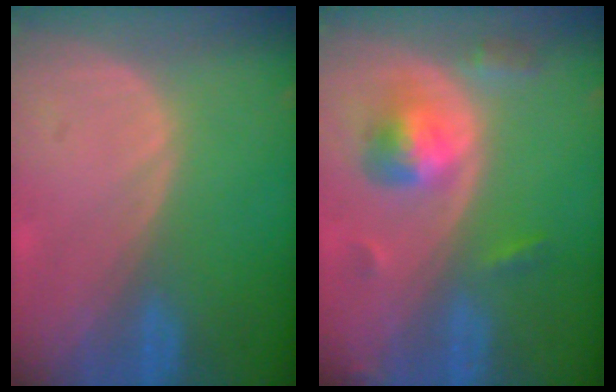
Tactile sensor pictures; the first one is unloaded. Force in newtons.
{"total": 5.5, "press": 5.3, "slide": 1.7}